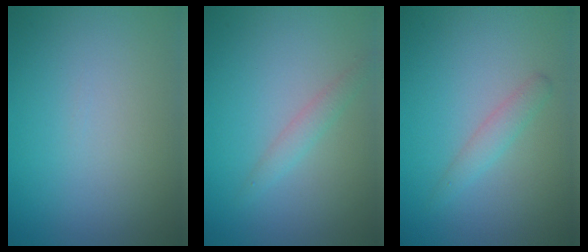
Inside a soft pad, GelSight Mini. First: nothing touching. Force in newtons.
{"total": 1.4, "press": 1.4, "slide": 0.0}
{"total": 1.6, "press": 1.6, "slide": 0.1}